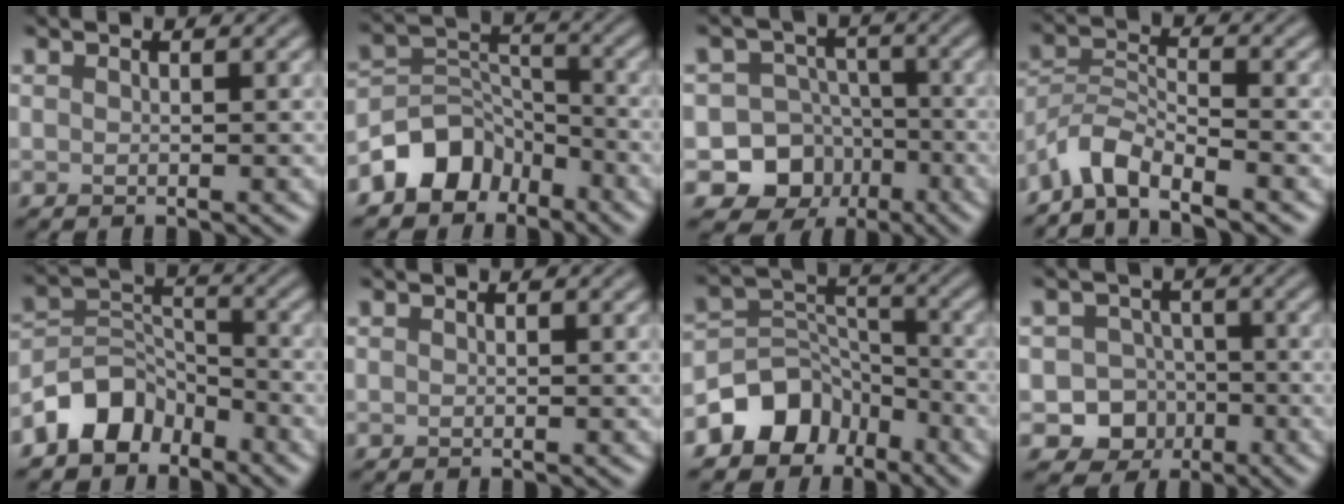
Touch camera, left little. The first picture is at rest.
{"total": 5.7, "force": [-3.8, 3.9, 1.8], "torque": [-0.021, 0.005, -0.079]}
{"total": 10.1, "force": [-4.5, 8.8, 1.9], "torque": [-0.013, -0.012, -0.097]}
{"total": 4.4, "force": [-3.6, 1.2, 2.1], "torque": [-0.035, 0.003, -0.081]}
{"total": 5.2, "force": [-3.7, 3.2, 1.8], "torque": [-0.027, 0.007, -0.078]}
{"total": 0.0}
{"total": 6.4, "force": [-4.0, 4.6, 2.0], "torque": [-0.018, 0.000, -0.080]}
{"total": 7.5, "force": [-3.1, 6.6, 1.6], "torque": [0.004, -0.011, -0.069]}